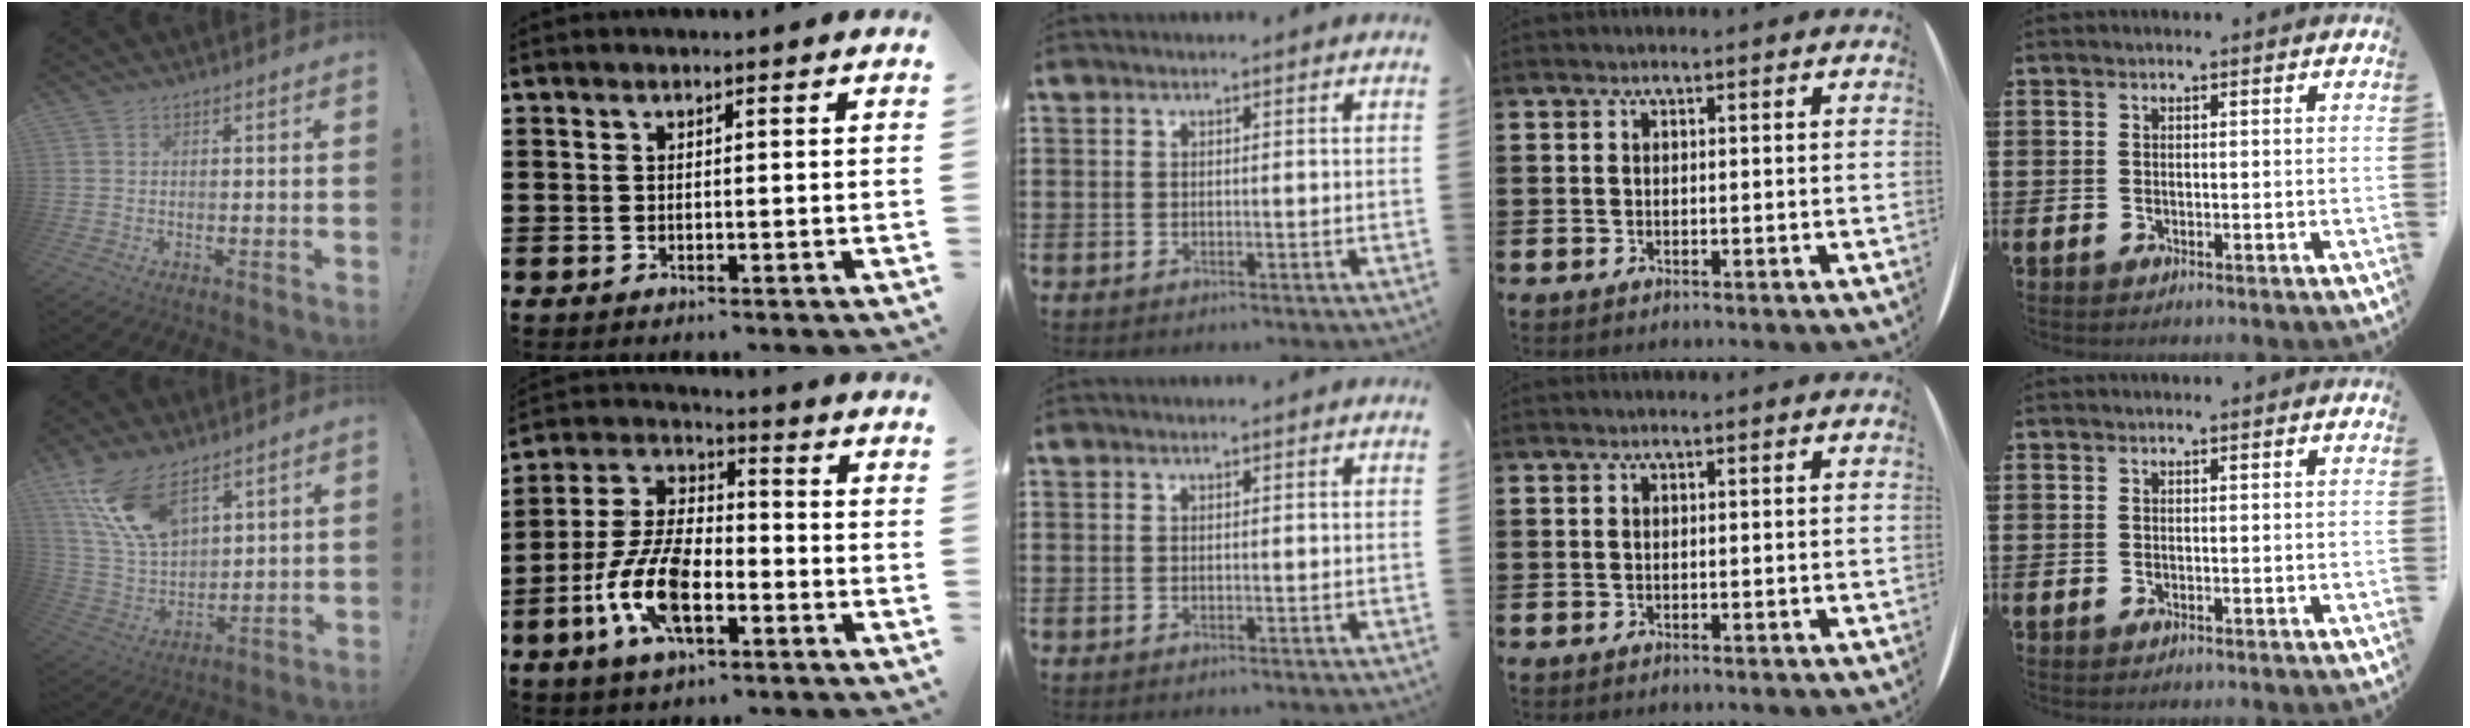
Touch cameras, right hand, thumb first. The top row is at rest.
{"thumb": {"total": 16.4, "force": [10.4, 8.0, 9.7], "torque": [-0.218, -0.055, 0.200]}, "index": {"total": 10.8, "force": [-4.1, 5.2, 8.5], "torque": [-0.210, -0.004, -0.083]}}